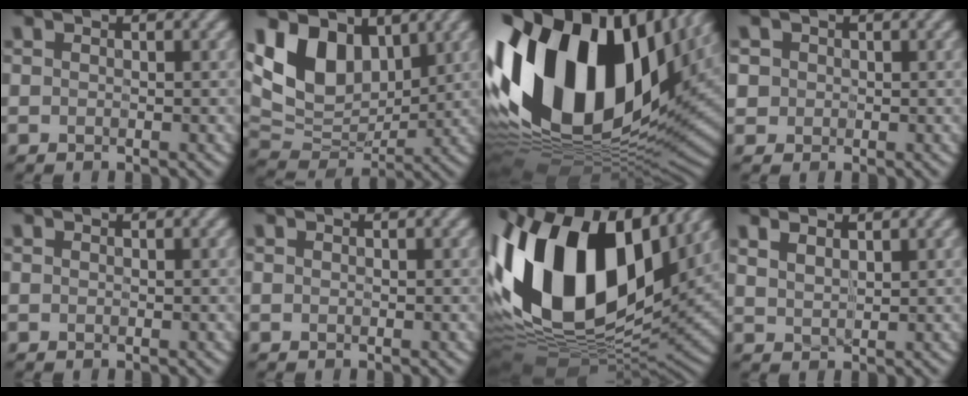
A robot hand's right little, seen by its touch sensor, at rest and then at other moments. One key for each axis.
{"total": 10.2, "fx": 3.9, "fy": 6.9, "fz": 6.4, "tx": -0.146, "ty": 0.012, "tz": 0.065}
{"total": 19.7, "fx": 3.8, "fy": 11.6, "fz": 15.5, "tx": -0.318, "ty": 0.009, "tz": 0.057}
{"total": 1.1, "fx": -0.1, "fy": 1.1, "fz": -0.1, "tx": -0.006, "ty": -0.007, "tz": 0.006}
{"total": 0.0}
{"total": 0.0}
{"total": 17.7, "fx": 4.7, "fy": 11.3, "fz": 12.8, "tx": -0.262, "ty": 0.013, "tz": 0.073}
{"total": 2.4, "fx": 1.6, "fy": 1.1, "fz": 1.3, "tx": -0.028, "ty": 0.009, "tz": 0.022}